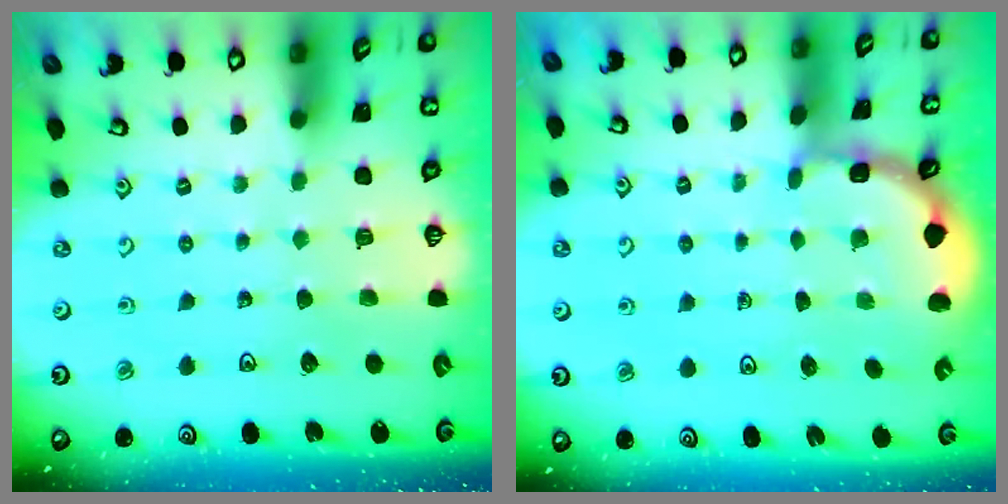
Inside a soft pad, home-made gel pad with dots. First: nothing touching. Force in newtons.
{"total": 2.0, "press": 2.0, "slide": 0.2}